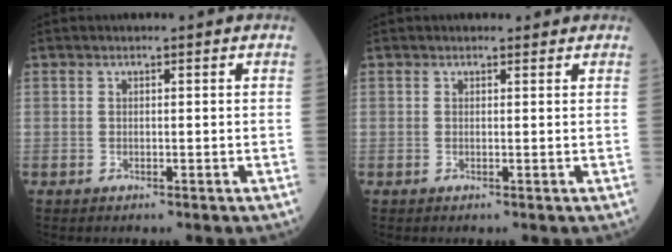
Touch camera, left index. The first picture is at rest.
{"total": 1.0, "force": [0.8, 0.5, 0.0], "torque": [-0.005, 0.002, 0.008]}